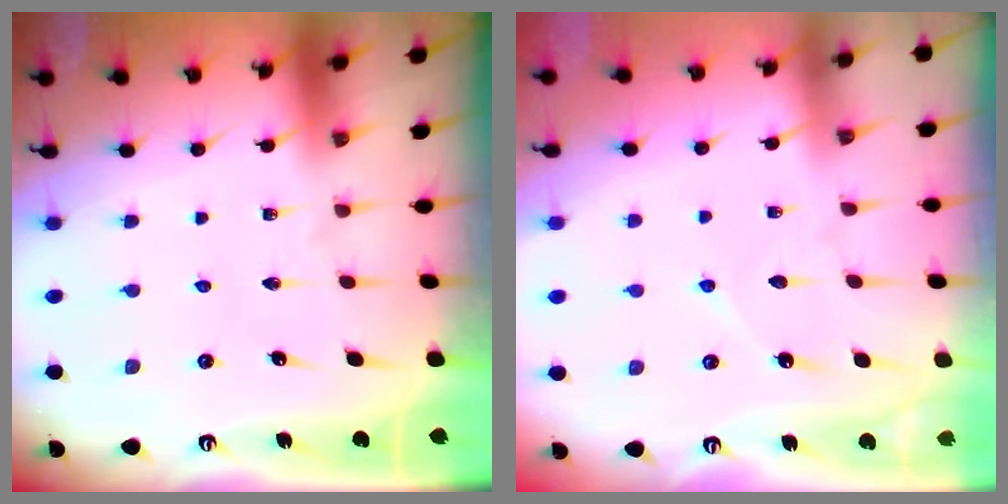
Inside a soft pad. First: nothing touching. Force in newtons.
{"total": 3.3, "press": 3.3, "slide": 0.4}